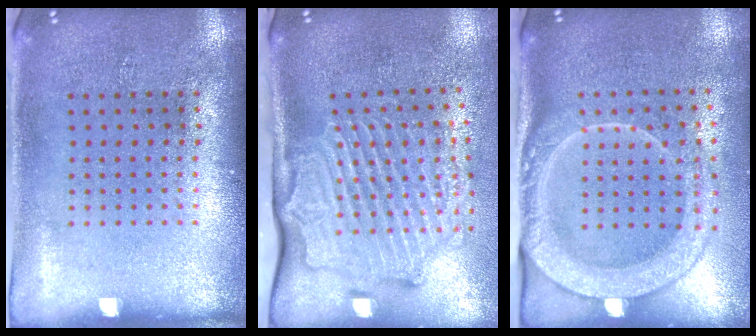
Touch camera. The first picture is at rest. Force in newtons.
{"total": 3.1, "press": 2.4, "slide": 1.9}
{"total": 2.5, "press": 2.0, "slide": 1.5}